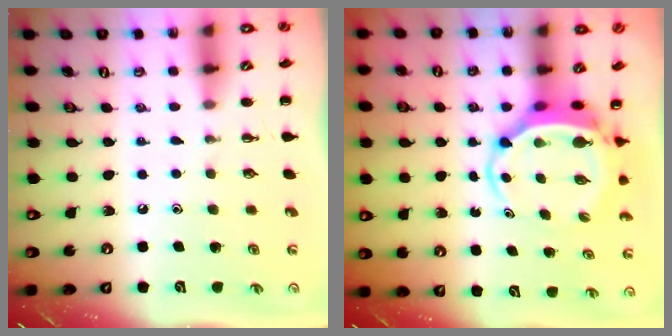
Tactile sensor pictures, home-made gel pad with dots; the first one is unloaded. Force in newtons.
{"total": 5.3, "press": 5.0, "slide": 1.5}